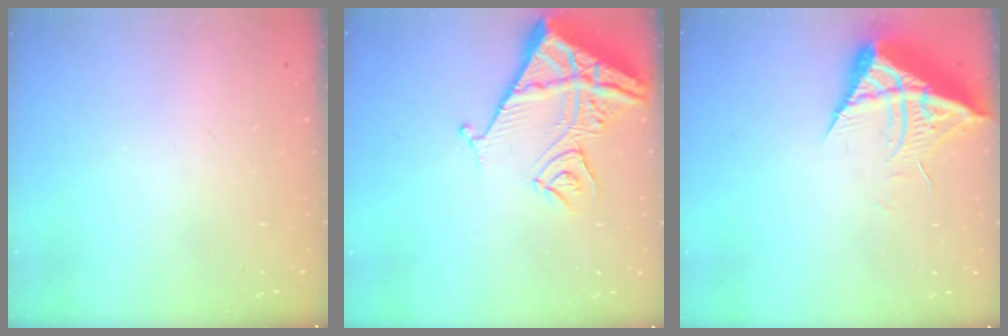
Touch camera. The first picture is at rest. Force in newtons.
{"total": 13.5, "press": 13.5, "slide": 1.4}
{"total": 13.1, "press": 13.1, "slide": 0.9}